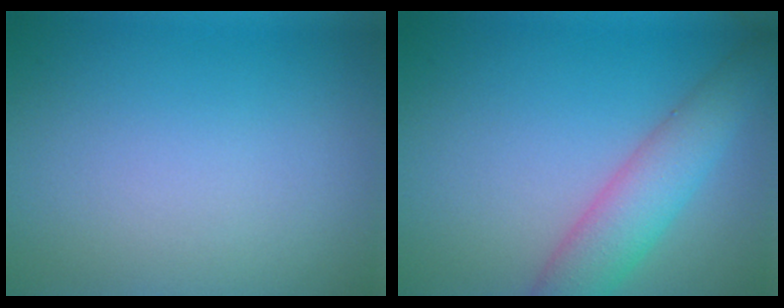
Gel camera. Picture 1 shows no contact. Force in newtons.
{"total": 5.0, "press": 5.0, "slide": 0.1}